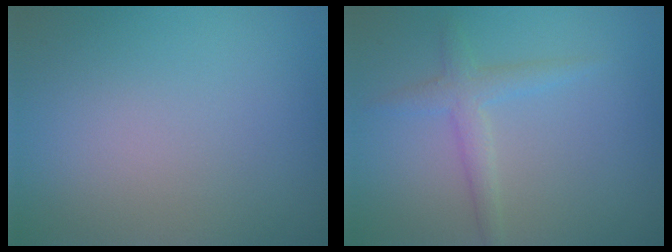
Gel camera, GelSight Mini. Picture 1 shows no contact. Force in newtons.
{"total": 2.3, "press": 2.3, "slide": 0.1}